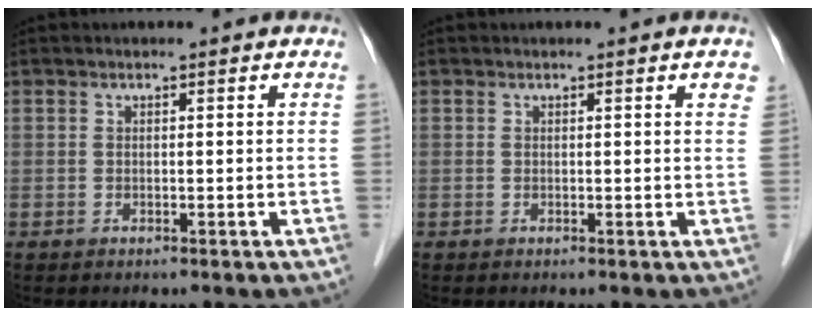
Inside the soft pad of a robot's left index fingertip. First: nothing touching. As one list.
[{"total": 1.6, "force": [0.8, 0.2, 1.4], "torque": [-0.012, 0.002, 0.006]}]